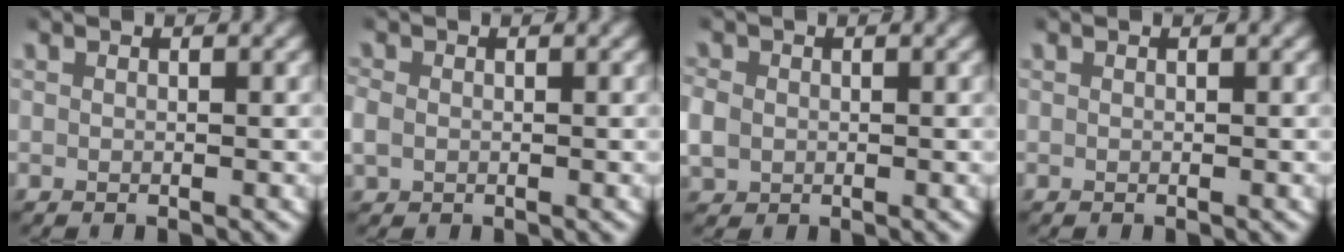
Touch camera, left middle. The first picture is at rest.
{"total": 2.1, "force": [-0.2, 1.9, 0.9], "torque": [-0.034, -0.002, -0.001]}
{"total": 2.5, "force": [-0.2, 2.3, 1.0], "torque": [-0.039, -0.002, 0.000]}
{"total": 0.0}